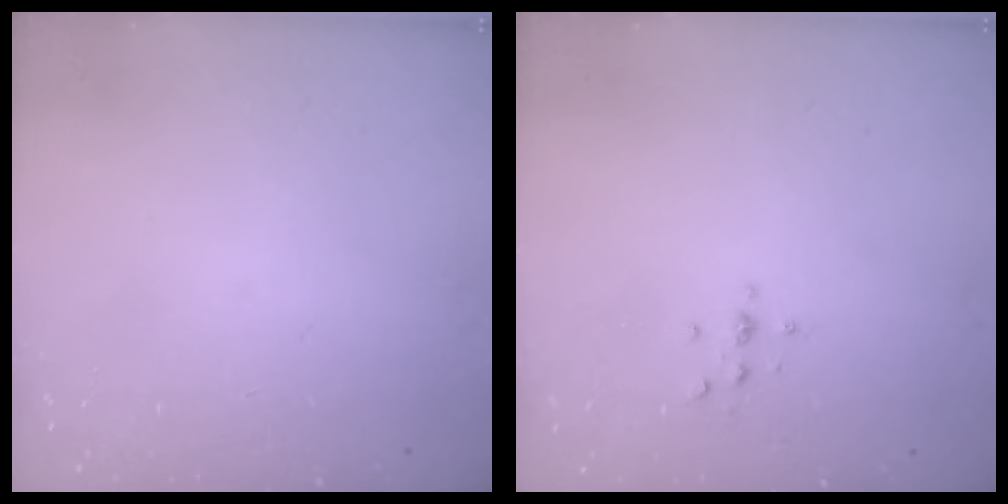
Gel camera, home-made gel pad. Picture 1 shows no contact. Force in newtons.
{"total": 2.3, "press": 2.2, "slide": 0.2}